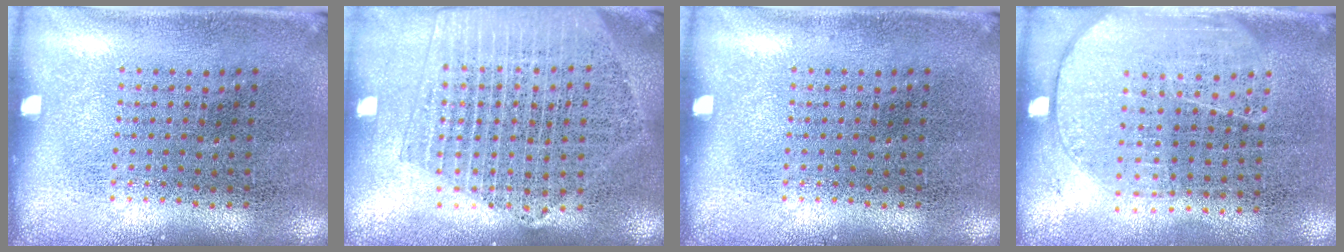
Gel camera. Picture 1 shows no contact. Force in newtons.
{"total": 2.1, "press": 1.9, "slide": 0.9}
{"total": 0.0}
{"total": 1.9, "press": 1.5, "slide": 1.1}